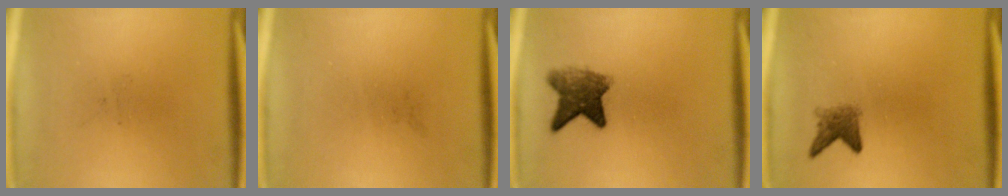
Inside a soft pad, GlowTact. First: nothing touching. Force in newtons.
{"total": 0.0}
{"total": 6.2}
{"total": 2.6}